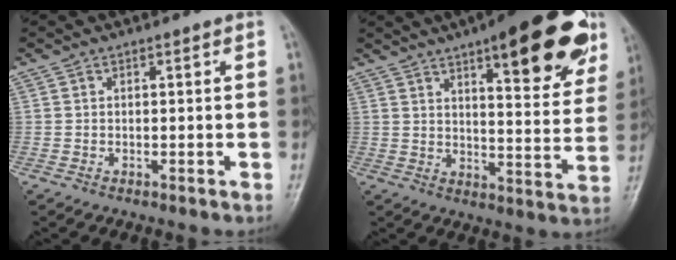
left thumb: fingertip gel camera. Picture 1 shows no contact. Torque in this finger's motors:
{"motor_torque": [0.83, 0.67, 1.67, -1.10, 0.19]}